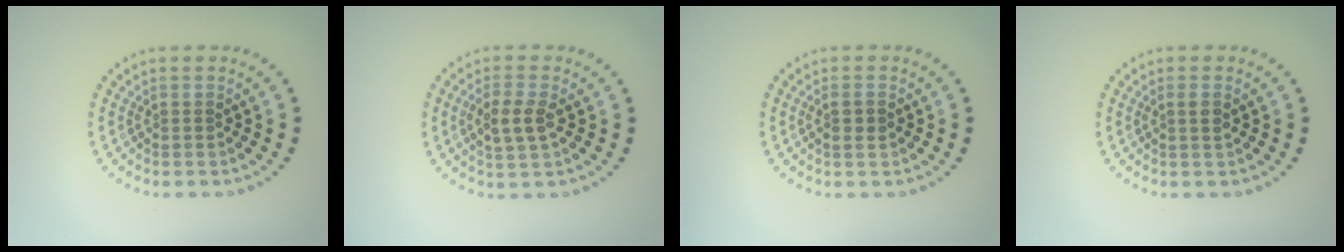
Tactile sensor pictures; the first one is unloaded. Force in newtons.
{"total": 2.6, "press": 2.5, "slide": 0.8}
{"total": 1.3, "press": 1.3, "slide": 0.3}
{"total": 1.0, "press": 0.9, "slide": 0.4}